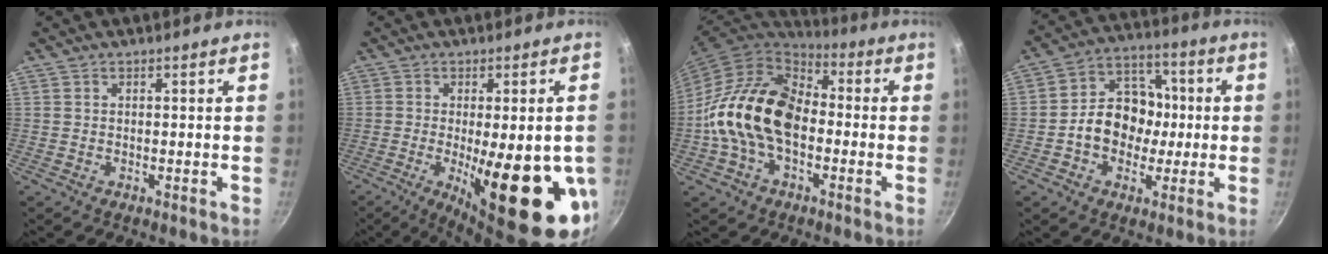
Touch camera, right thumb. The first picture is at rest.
{"total": 21.2, "force": [-4.7, 6.4, 19.7], "torque": [-0.256, -0.018, -0.051]}
{"total": 19.2, "force": [-2.4, 13.0, 13.9], "torque": [-0.230, 0.043, -0.060]}
{"total": 12.8, "force": [-1.2, 10.4, 7.4], "torque": [-0.071, 0.031, -0.035]}